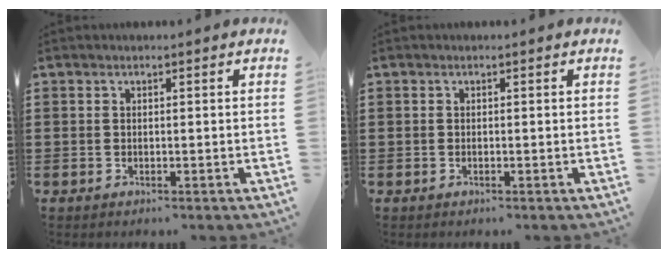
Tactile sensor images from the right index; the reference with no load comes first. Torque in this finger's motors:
{"motor_torque": [0.14, 0.19, 0.04, 0.00]}